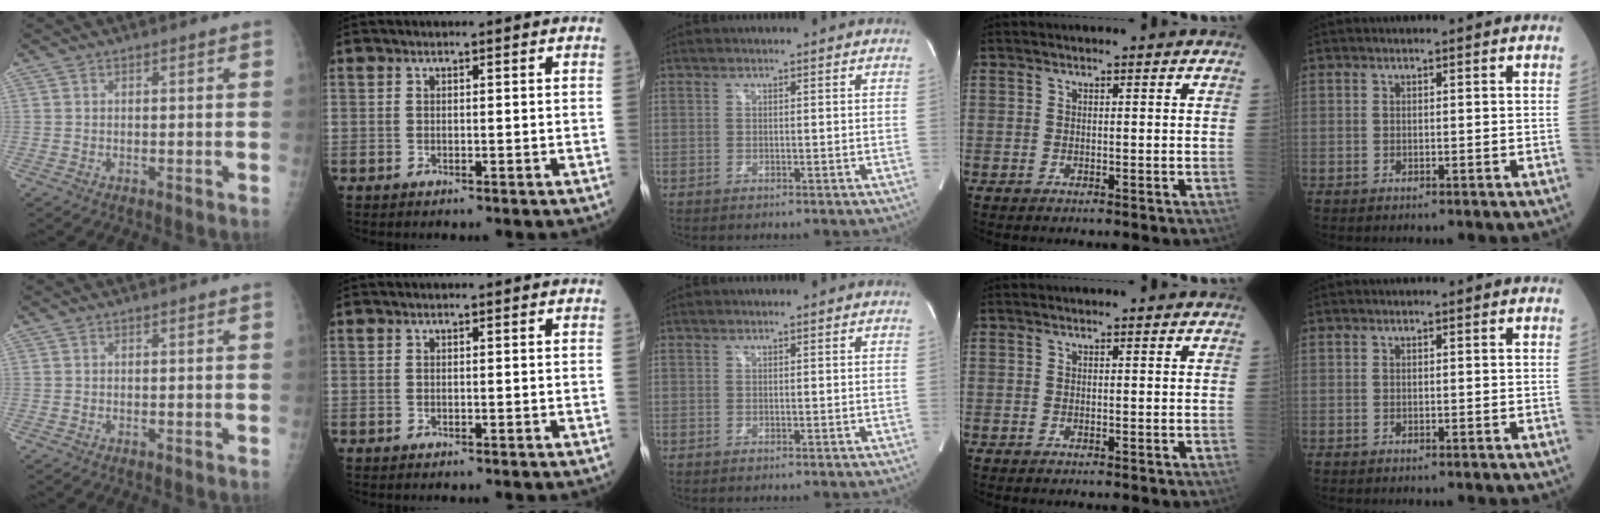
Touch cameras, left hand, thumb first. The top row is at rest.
{}